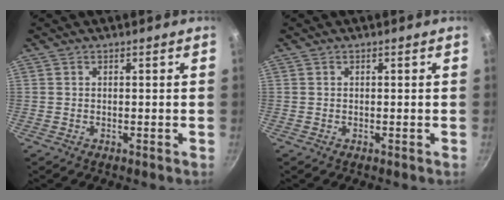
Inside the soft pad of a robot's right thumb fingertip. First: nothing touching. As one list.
[{"total": 0.0}]